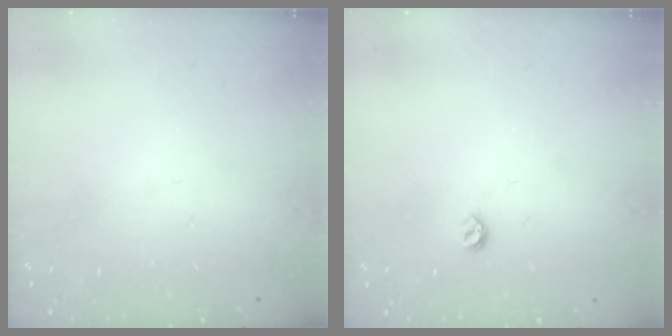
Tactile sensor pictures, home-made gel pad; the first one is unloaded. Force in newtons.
{"total": 4.2, "press": 4.2, "slide": 0.7}